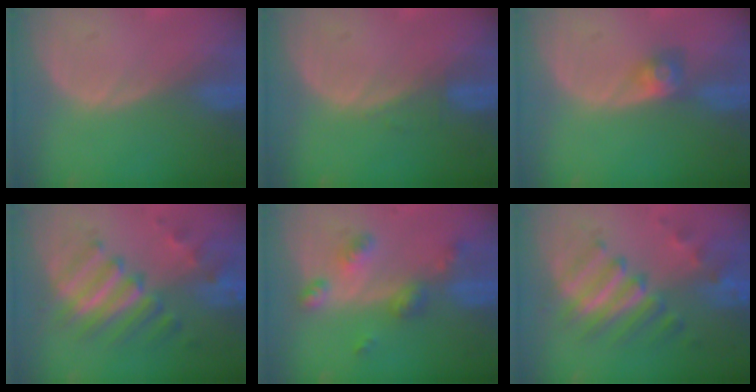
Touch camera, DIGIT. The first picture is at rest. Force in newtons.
{"total": 0.7, "press": 0.7, "slide": 0.1}
{"total": 3.0, "press": 2.6, "slide": 1.5}
{"total": 8.9, "press": 8.5, "slide": 2.7}
{"total": 6.2, "press": 5.5, "slide": 2.9}
{"total": 8.2, "press": 8.0, "slide": 1.7}